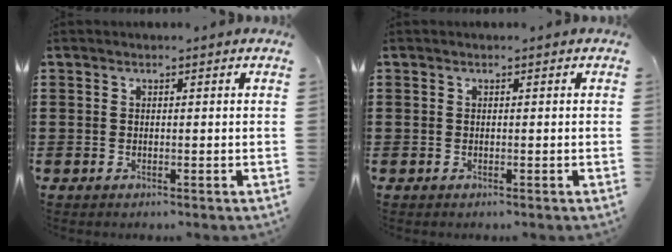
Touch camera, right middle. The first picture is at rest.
{"total": 0.0}